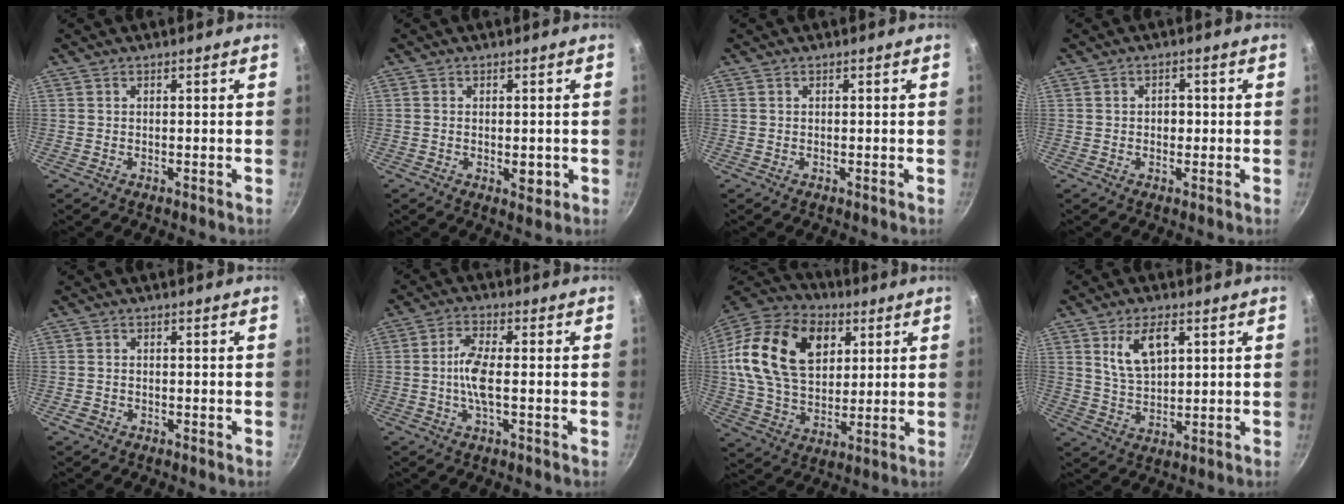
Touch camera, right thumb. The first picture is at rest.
{"total": 3.2, "force": [-0.6, 1.7, 2.6], "torque": [-0.036, -0.005, -0.008]}
{"total": 0.0}
{"total": 2.2, "force": [-0.2, 1.7, 1.3], "torque": [-0.009, 0.005, -0.003]}
{"total": 1.4, "force": [-0.7, 1.1, 0.5], "torque": [-0.011, 0.003, -0.012]}
{"total": 6.1, "force": [-0.6, 1.7, 5.8], "torque": [-0.127, 0.009, -0.019]}
{"total": 24.0, "force": [7.0, 16.1, 16.3], "torque": [-0.284, 0.002, 0.117]}
{"total": 8.6, "force": [3.3, 4.5, 6.5], "torque": [-0.108, -0.013, 0.069]}